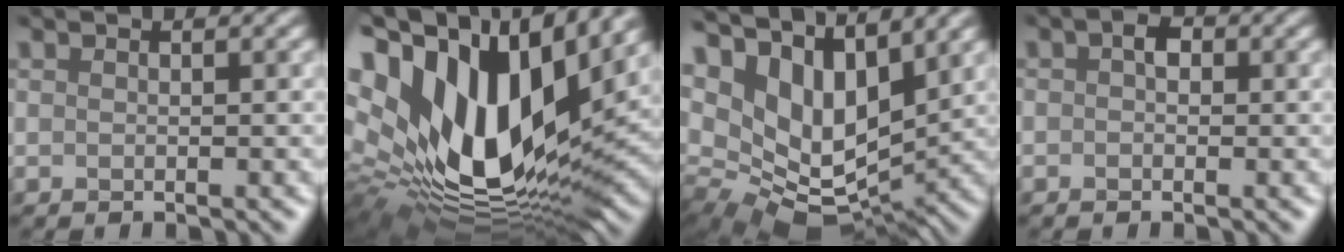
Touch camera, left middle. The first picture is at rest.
{"total": 18.8, "force": [5.5, 9.9, 15.0], "torque": [-0.306, 0.002, 0.102]}
{"total": 9.8, "force": [5.1, 5.5, 6.3], "torque": [-0.126, 0.011, 0.101]}
{"total": 0.8, "force": [-0.2, 0.5, 0.6], "torque": [-0.011, 0.003, -0.008]}